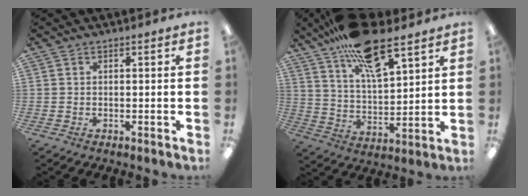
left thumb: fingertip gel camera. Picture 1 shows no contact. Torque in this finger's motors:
{"motor_torque": [5.03, -0.02, 1.58, -1.19, 0.15]}